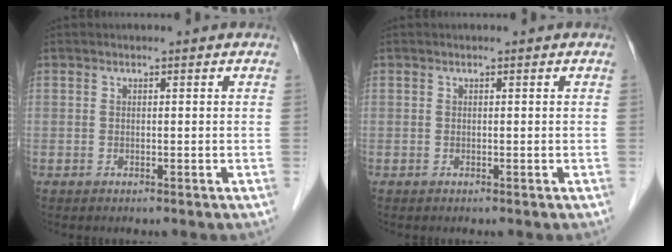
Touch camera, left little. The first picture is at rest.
{"total": 0.0}